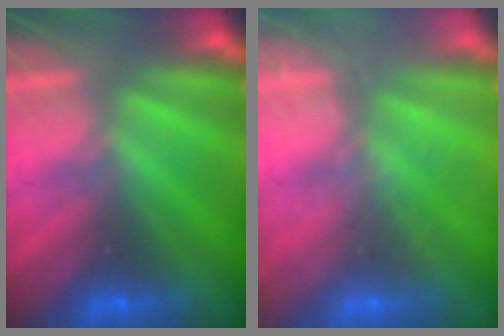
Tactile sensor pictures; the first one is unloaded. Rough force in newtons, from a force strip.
{"total": 1.9}